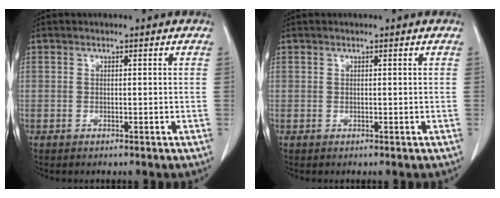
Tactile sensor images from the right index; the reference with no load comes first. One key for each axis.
{"total": 0.0}